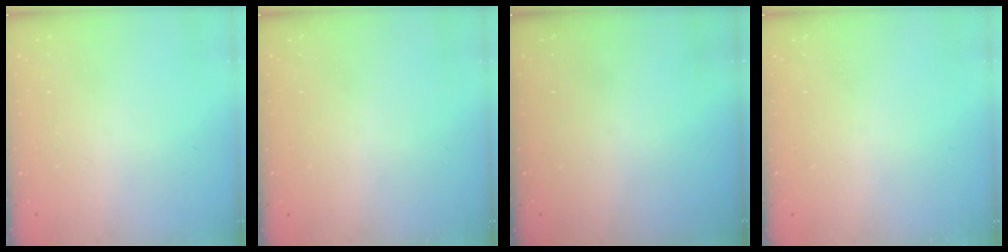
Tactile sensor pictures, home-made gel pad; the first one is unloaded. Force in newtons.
{"total": 0.0}
{"total": 0.0}
{"total": 0.0}